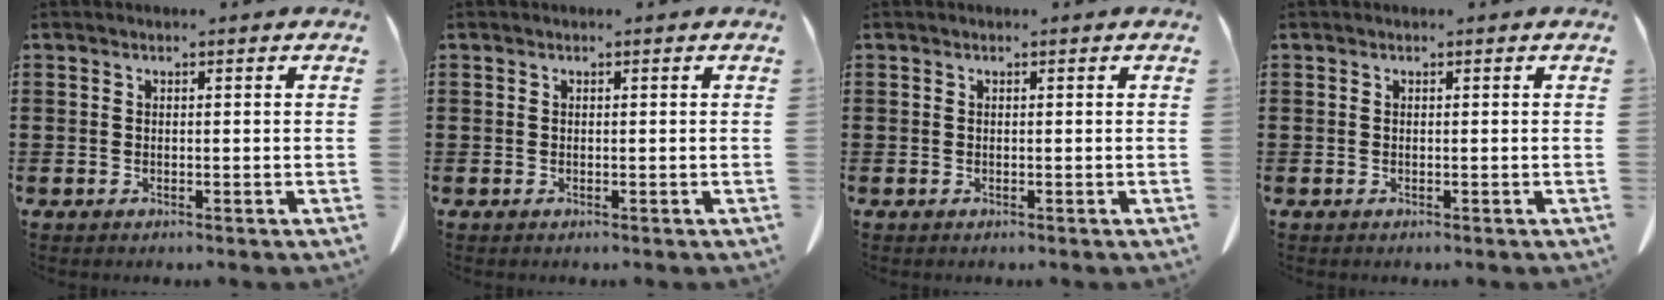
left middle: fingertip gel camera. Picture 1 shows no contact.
{"total": 0.0}
{"total": 0.0}
{"total": 0.0}